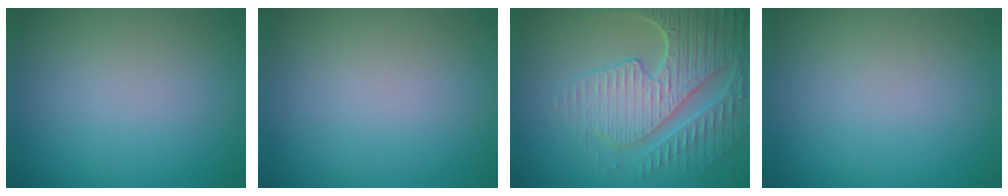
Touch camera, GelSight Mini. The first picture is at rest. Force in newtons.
{"total": 0.0}
{"total": 7.3, "press": 5.8, "slide": 4.5}
{"total": 0.0}